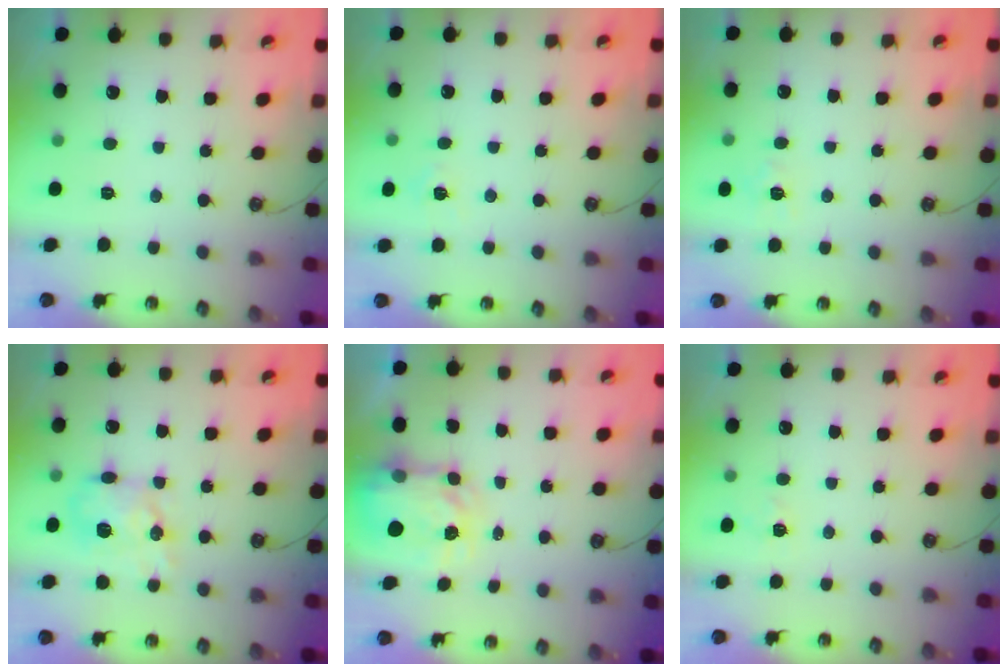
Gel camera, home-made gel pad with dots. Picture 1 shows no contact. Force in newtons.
{"total": 4.5, "press": 4.5, "slide": 0.4}
{"total": 7.2, "press": 7.2, "slide": 0.7}
{"total": 11.8, "press": 11.7, "slide": 0.7}
{"total": 5.0, "press": 4.9, "slide": 0.6}
{"total": 3.4, "press": 3.3, "slide": 0.5}